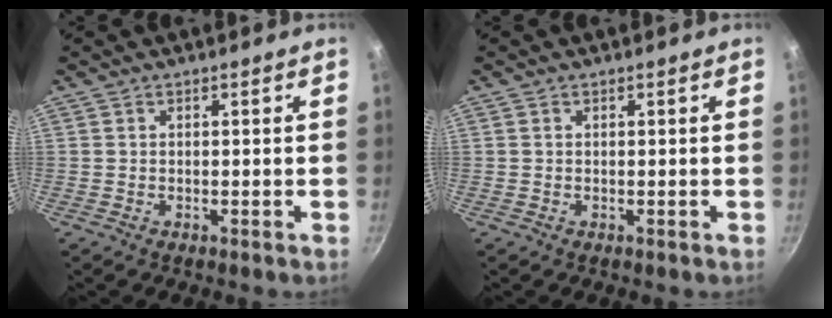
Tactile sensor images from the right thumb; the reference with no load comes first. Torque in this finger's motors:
{"motor_torque": [0.18, -0.35, -0.45, 0.19, -0.01]}